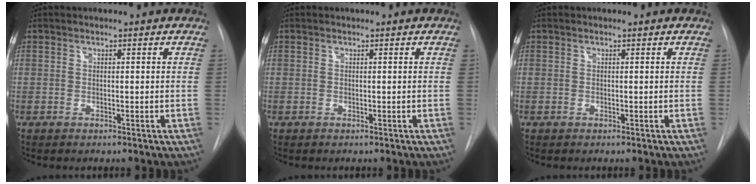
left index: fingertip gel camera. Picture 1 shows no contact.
{"total": 0.0}
{"total": 0.0}